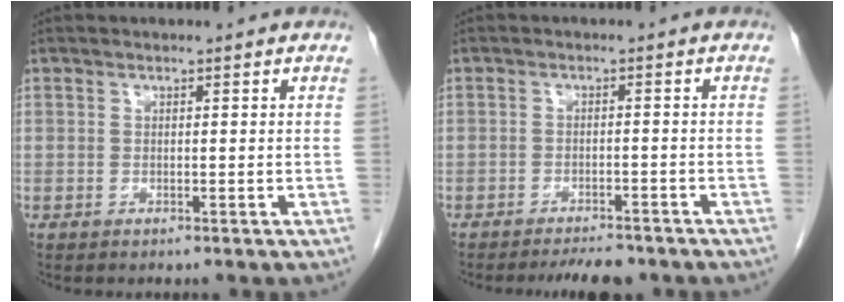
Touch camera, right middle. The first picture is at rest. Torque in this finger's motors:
{"motor_torque": [0.03, -0.02, 0.01, 0.03]}